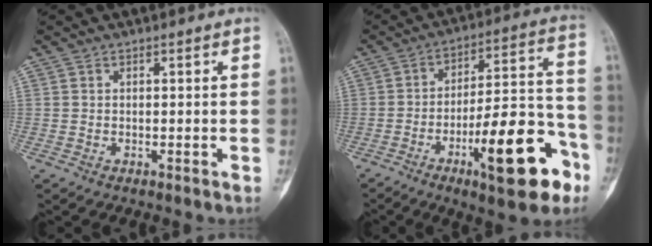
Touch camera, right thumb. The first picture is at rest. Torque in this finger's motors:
{"motor_torque": [0.44, 0.54, 1.50, -0.90, 0.05]}